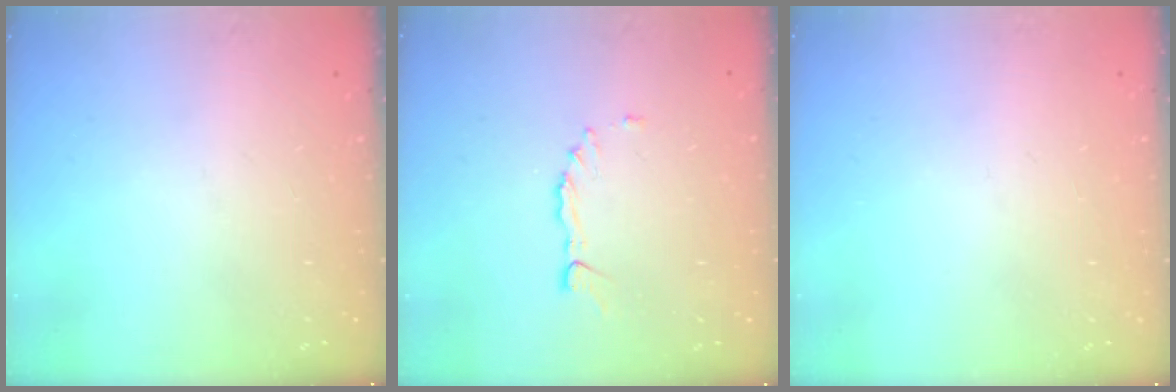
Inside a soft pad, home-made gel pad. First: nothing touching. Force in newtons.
{"total": 2.3, "press": 2.3, "slide": 0.2}
{"total": 0.0}